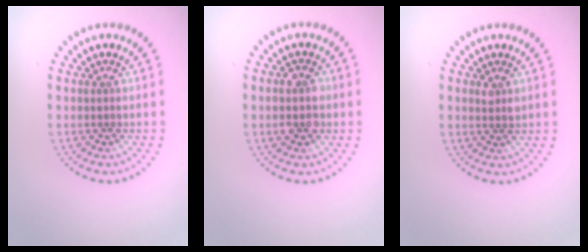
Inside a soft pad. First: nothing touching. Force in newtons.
{"total": 2.9, "press": 2.8, "slide": 0.3}
{"total": 1.2, "press": 1.1, "slide": 0.4}